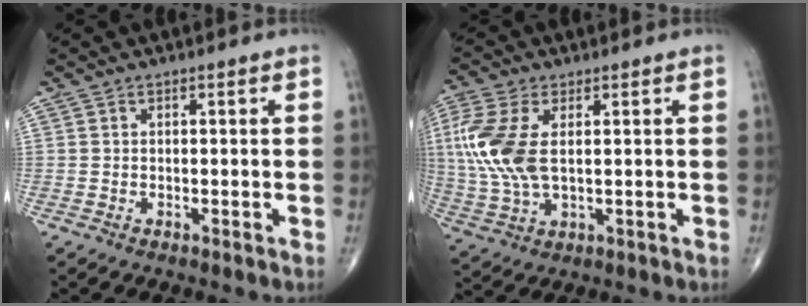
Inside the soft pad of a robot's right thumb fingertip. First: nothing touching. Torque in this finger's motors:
{"motor_torque": [1.68, 1.79, 1.43, 0.35, 0.40]}